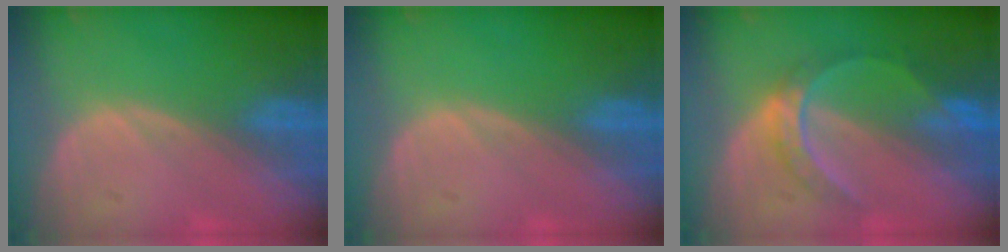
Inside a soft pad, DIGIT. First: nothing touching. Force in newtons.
{"total": 0.0}
{"total": 6.3, "press": 5.5, "slide": 3.1}